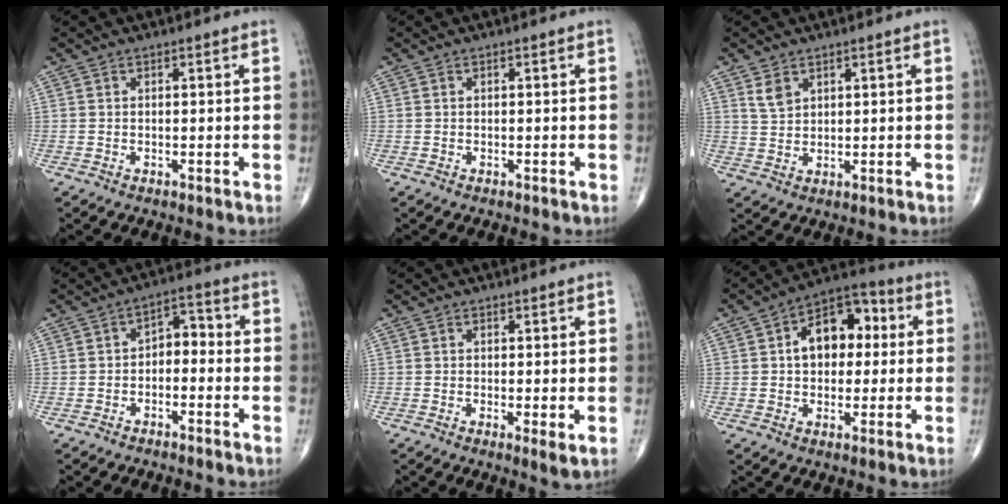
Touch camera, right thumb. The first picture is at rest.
{"total": 0.0}
{"total": 3.2, "force": [2.0, 2.0, 1.6], "torque": [-0.023, -0.010, 0.046]}
{"total": 5.0, "force": [-1.3, 3.2, 3.6], "torque": [-0.036, 0.036, -0.033]}
{"total": 2.3, "force": [-0.2, 0.4, 2.3], "torque": [-0.040, -0.010, -0.006]}
{"total": 12.7, "force": [2.0, 8.3, 9.4], "torque": [-0.105, 0.029, 0.021]}